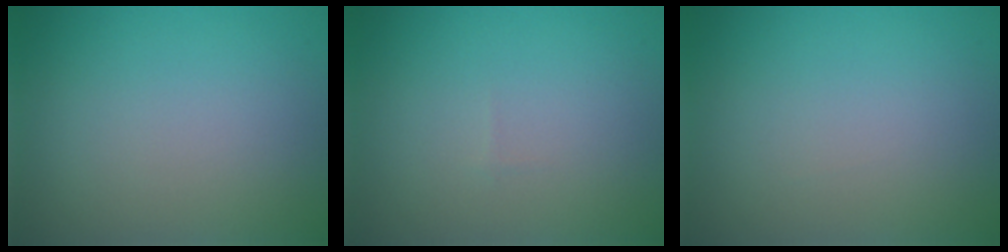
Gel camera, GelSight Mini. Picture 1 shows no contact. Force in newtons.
{"total": 0.0}
{"total": 0.0}